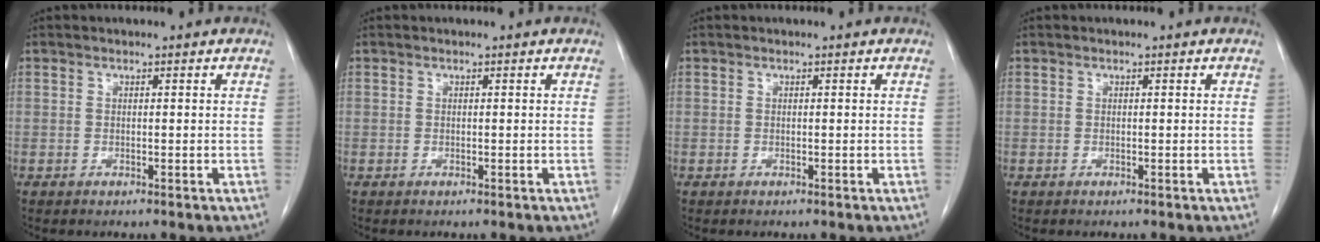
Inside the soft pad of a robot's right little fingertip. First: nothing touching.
{"total": 0.0}
{"total": 0.0}
{"total": 0.0}